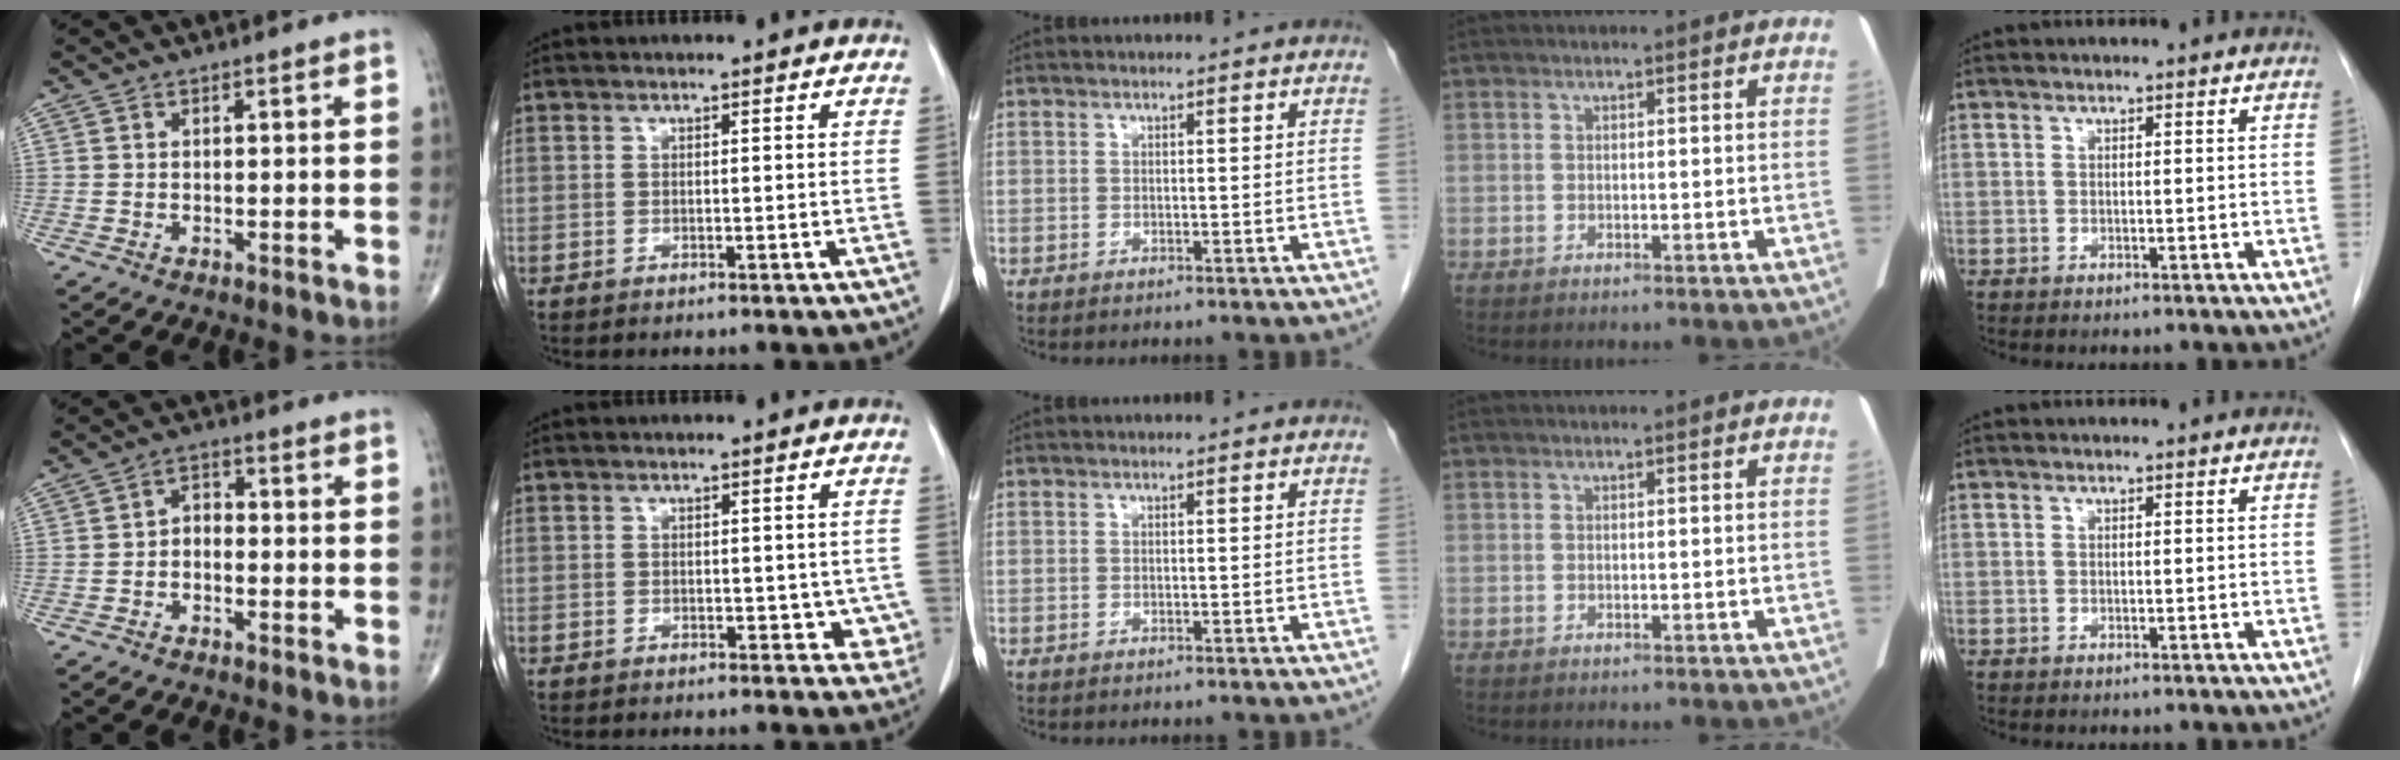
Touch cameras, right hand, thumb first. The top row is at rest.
{"thumb": {"total": 2.8, "force": [-1.1, 1.9, 1.7], "torque": [-0.014, 0.017, -0.032]}, "index": {"total": 3.1, "force": [-0.2, 2.3, 2.1], "torque": [-0.003, 0.007, 0.001]}}